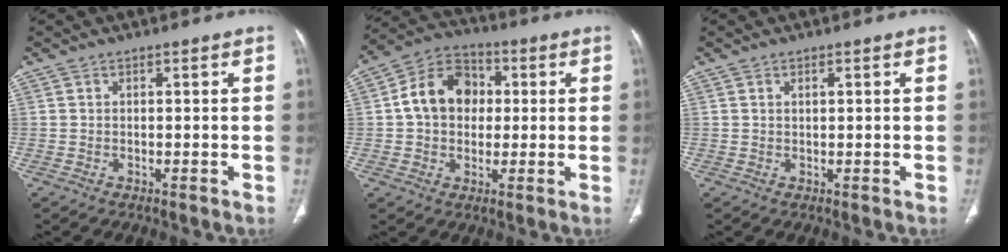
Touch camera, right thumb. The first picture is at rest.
{"total": 12.2, "force": [1.3, 9.6, 7.5], "torque": [-0.102, 0.023, 0.012]}
{"total": 0.9, "force": [0.4, 0.3, 0.8], "torque": [-0.014, 0.001, 0.008]}